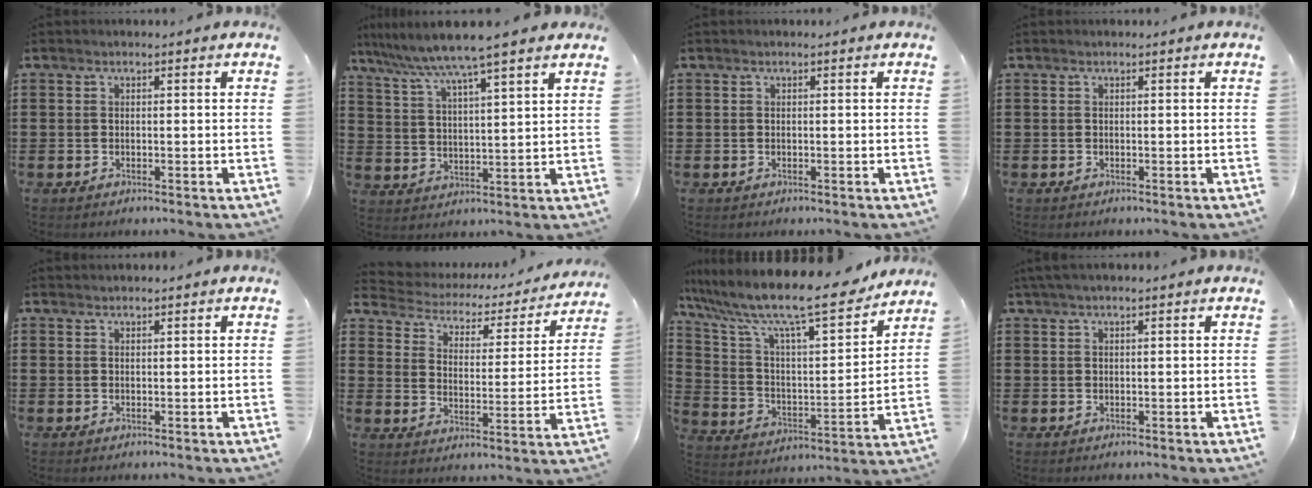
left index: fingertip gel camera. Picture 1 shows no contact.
{"total": 6.9, "force": [6.0, -0.7, 3.4], "torque": [-0.089, -0.034, 0.098]}
{"total": 0.0}
{"total": 0.0}
{"total": 0.9, "force": [0.9, 0.0, 0.0], "torque": [-0.002, -0.001, 0.019]}
{"total": 2.3, "force": [1.9, 1.2, 0.5], "torque": [-0.029, -0.019, 0.022]}
{"total": 13.2, "force": [10.9, 1.5, 7.2], "torque": [-0.165, -0.077, 0.177]}
{"total": 1.5, "force": [1.1, 0.0, 1.0], "torque": [-0.020, 0.000, 0.021]}